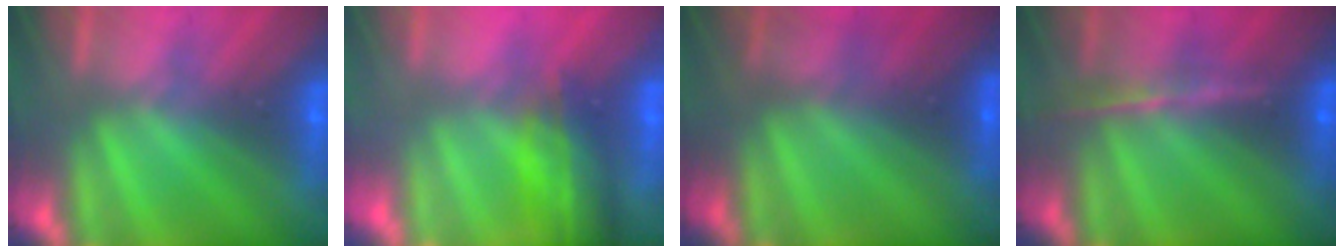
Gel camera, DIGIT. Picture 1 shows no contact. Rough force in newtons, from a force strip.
{"total": 7.2}
{"total": 2.4}
{"total": 7.9}